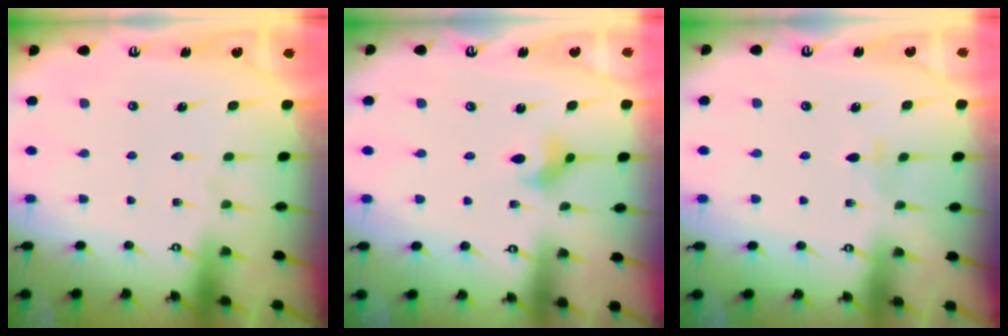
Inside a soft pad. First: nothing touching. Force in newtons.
{"total": 3.5, "press": 3.5, "slide": 0.5}
{"total": 2.8, "press": 2.7, "slide": 0.6}